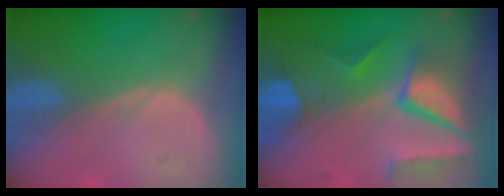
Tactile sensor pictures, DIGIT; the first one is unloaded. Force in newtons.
{"total": 10.4, "press": 8.7, "slide": 5.7}